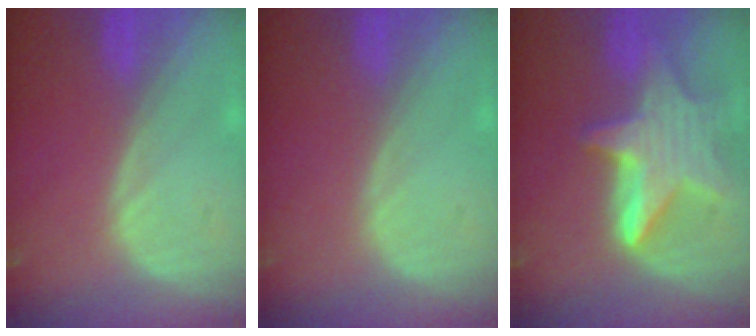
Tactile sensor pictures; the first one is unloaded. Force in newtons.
{"total": 0.0}
{"total": 9.0, "press": 9.0, "slide": 0.7}